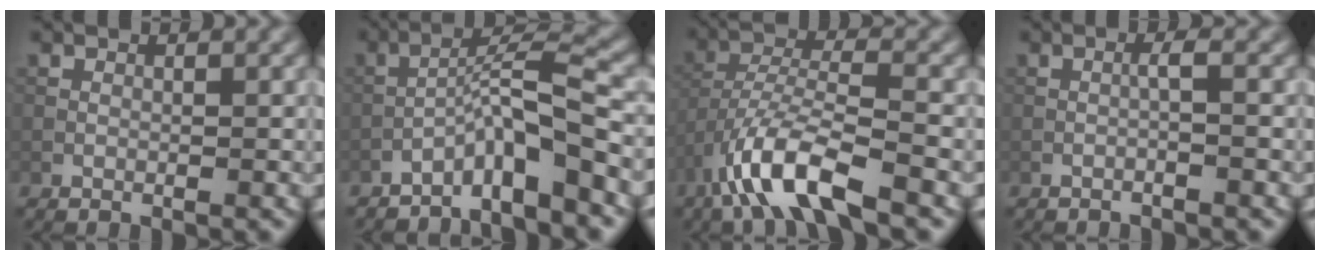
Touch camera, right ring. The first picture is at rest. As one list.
[{"total": 5.9, "force": [-3.7, 0.5, 4.5], "torque": [-0.072, 0.021, -0.070]}, {"total": 7.9, "force": [-5.0, 2.0, 5.8], "torque": [-0.114, 0.001, -0.098]}, {"total": 1.4, "force": [-0.7, 0.0, 1.2], "torque": [-0.019, 0.011, -0.018]}]